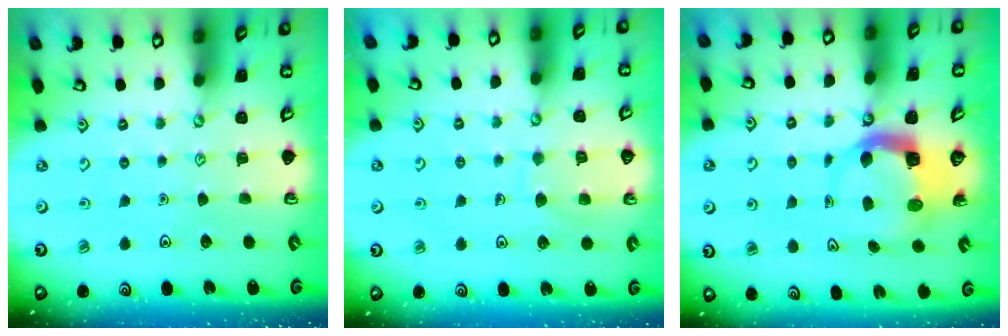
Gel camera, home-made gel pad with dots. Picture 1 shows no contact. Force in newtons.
{"total": 7.3, "press": 7.3, "slide": 0.7}
{"total": 5.1, "press": 5.1, "slide": 0.7}